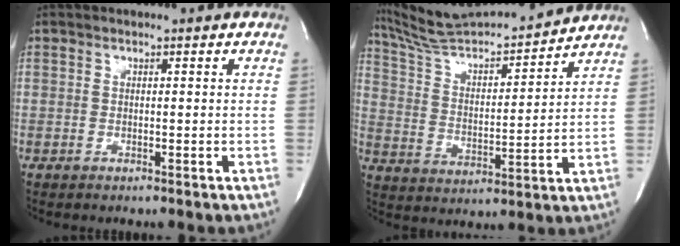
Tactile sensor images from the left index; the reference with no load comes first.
{"total": 18.1, "force": [17.0, 1.2, 6.0], "torque": [-0.108, 0.011, 0.280]}